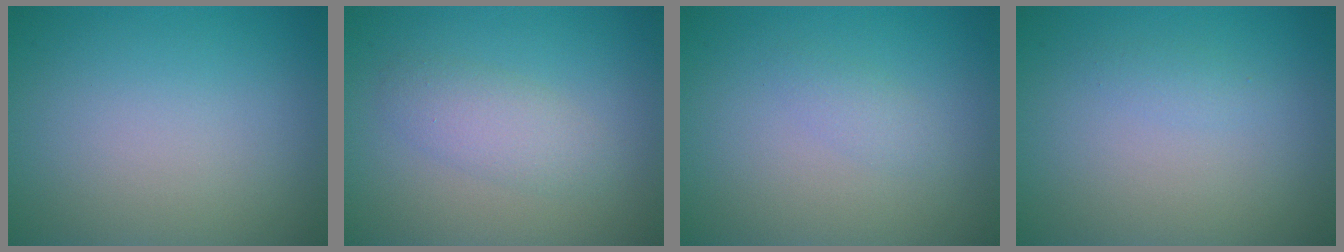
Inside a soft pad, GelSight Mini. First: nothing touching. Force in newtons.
{"total": 2.4, "press": 2.4, "slide": 0.1}
{"total": 1.1, "press": 1.1, "slide": 0.0}
{"total": 0.7, "press": 0.7, "slide": 0.0}